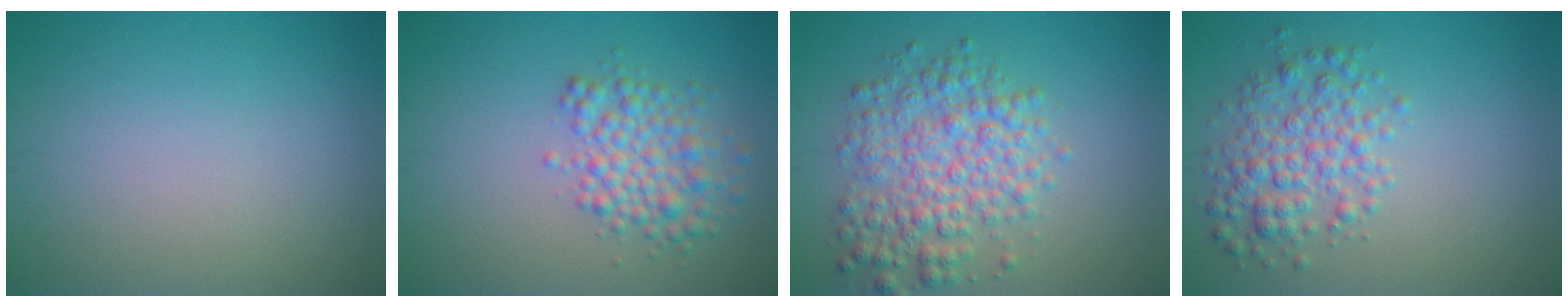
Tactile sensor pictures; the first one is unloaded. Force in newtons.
{"total": 3.8, "press": 3.8, "slide": 0.1}
{"total": 5.7, "press": 5.7, "slide": 0.1}
{"total": 3.9, "press": 3.9, "slide": 0.1}